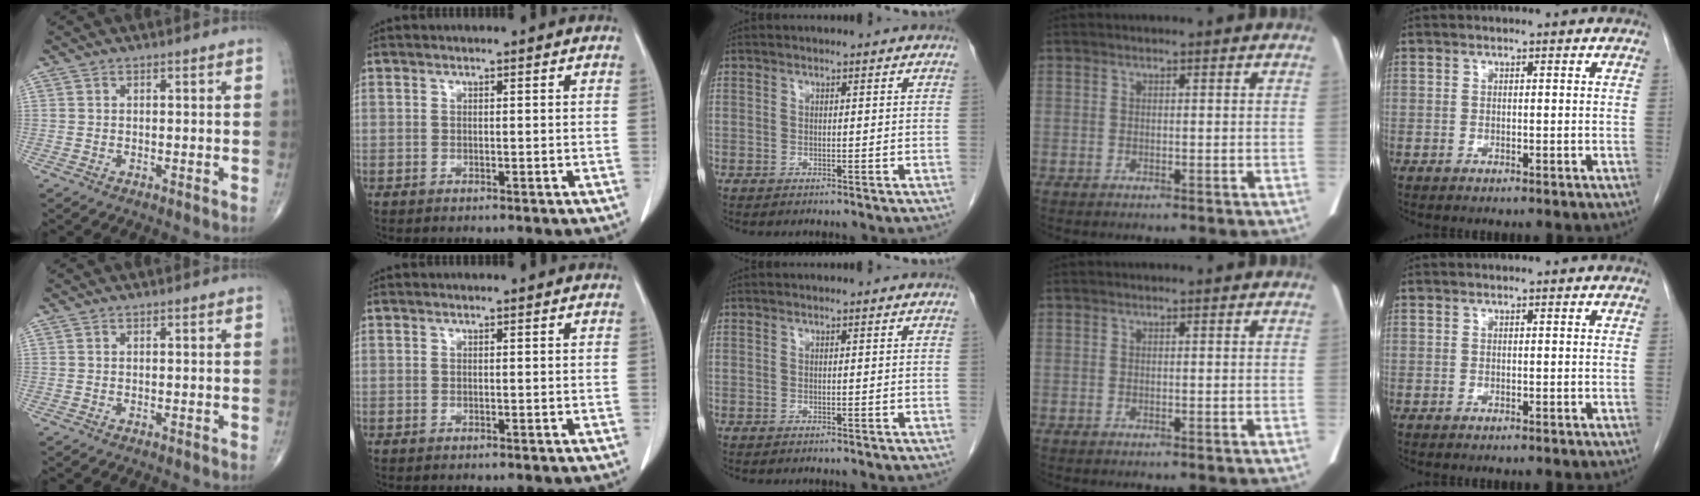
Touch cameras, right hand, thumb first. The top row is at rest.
{}